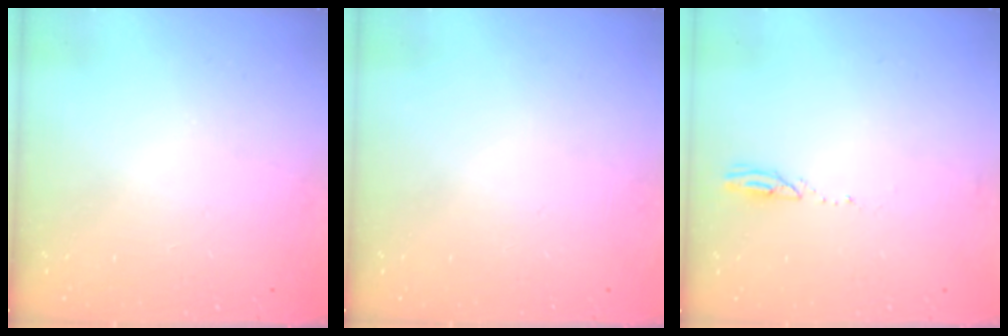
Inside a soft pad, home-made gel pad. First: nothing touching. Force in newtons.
{"total": 13.0, "press": 3.6, "slide": 12.5}
{"total": 2.4, "press": 2.4, "slide": 0.3}